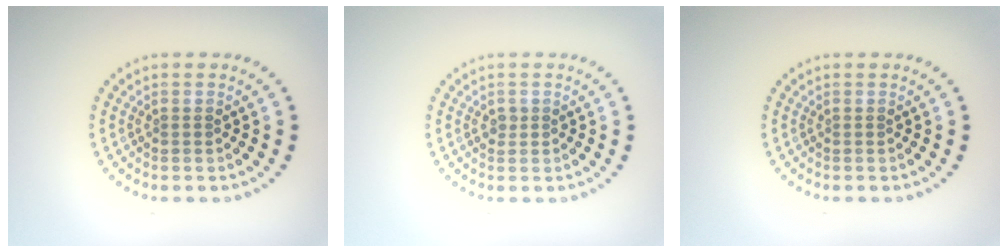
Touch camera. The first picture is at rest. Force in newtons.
{"total": 0.9, "press": 0.9, "slide": 0.1}
{"total": 0.0}